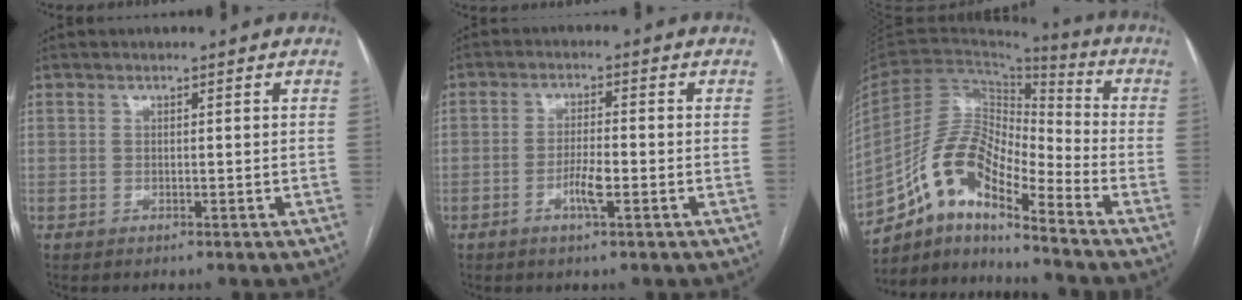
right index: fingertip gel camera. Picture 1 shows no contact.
{"total": 4.0, "force": [-1.6, 0.5, 3.7], "torque": [-0.070, -0.002, -0.030]}
{"total": 13.5, "force": [-9.2, 3.4, 9.2], "torque": [-0.179, 0.028, -0.168]}